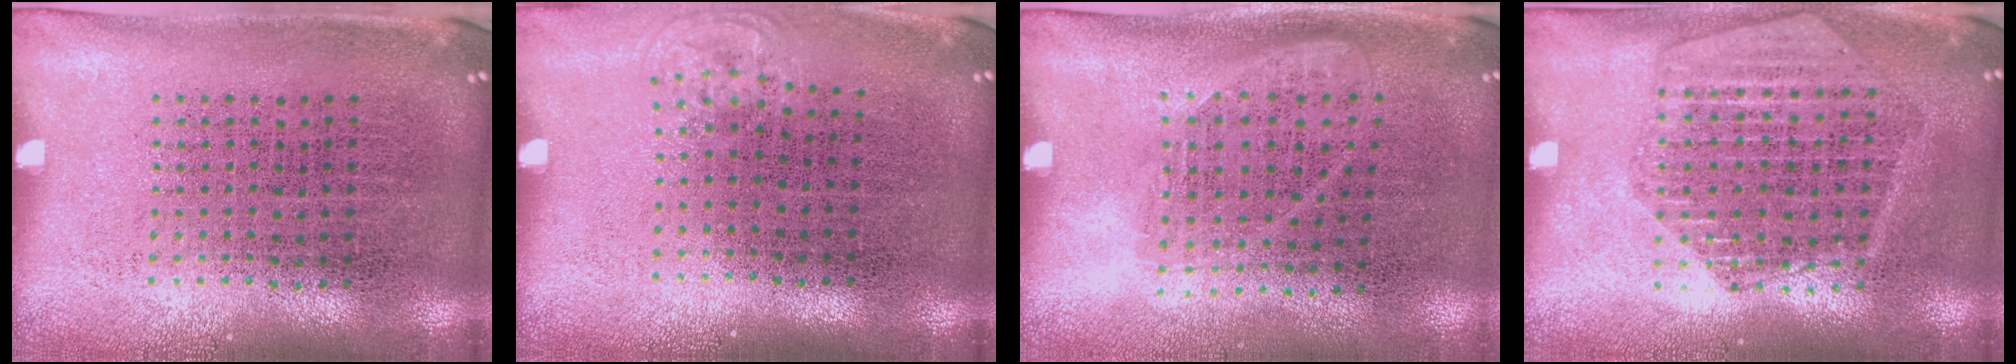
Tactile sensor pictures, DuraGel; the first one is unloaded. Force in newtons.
{"total": 0.6, "press": 0.5, "slide": 0.3}
{"total": 1.1, "press": 0.9, "slide": 0.6}
{"total": 1.7, "press": 1.6, "slide": 0.5}